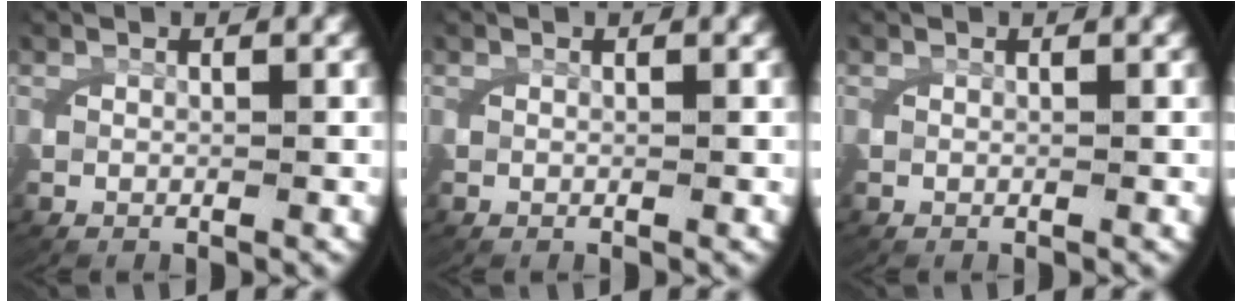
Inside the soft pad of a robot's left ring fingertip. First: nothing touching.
{"total": 0.0}
{"total": 0.0}